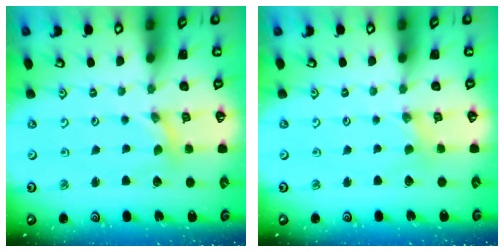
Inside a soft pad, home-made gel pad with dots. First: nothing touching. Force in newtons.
{"total": 1.0, "press": 1.0, "slide": 0.2}